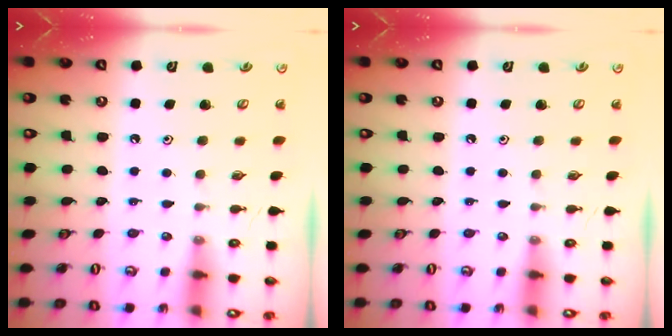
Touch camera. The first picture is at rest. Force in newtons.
{"total": 0.0}